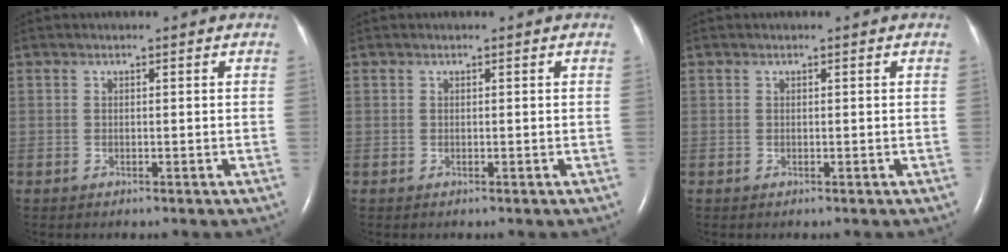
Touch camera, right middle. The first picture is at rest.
{"total": 0.0}
{"total": 0.0}